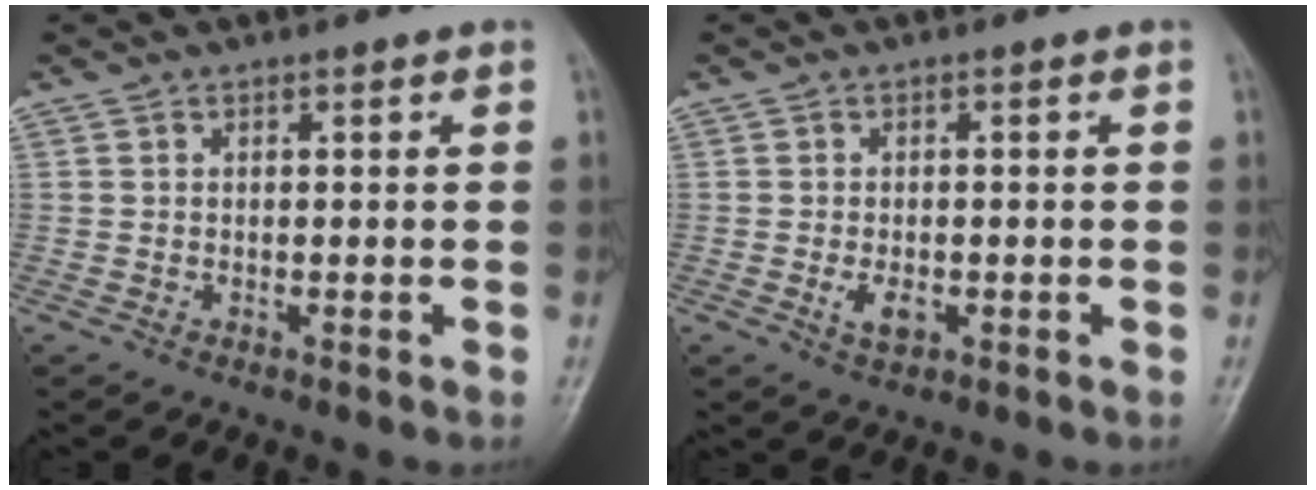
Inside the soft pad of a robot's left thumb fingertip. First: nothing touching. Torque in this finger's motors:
{"motor_torque": [0.42, 0.49, 0.57, 0.19, 0.01]}